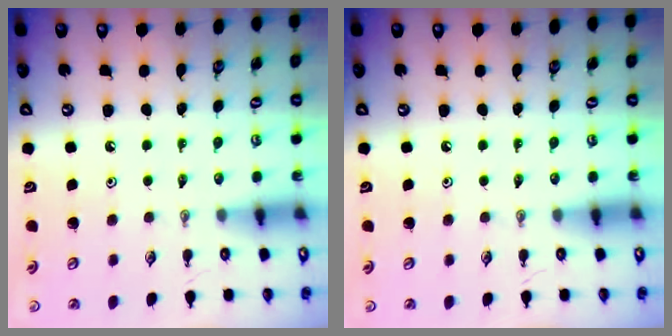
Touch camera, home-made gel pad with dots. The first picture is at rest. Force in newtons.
{"total": 0.0}